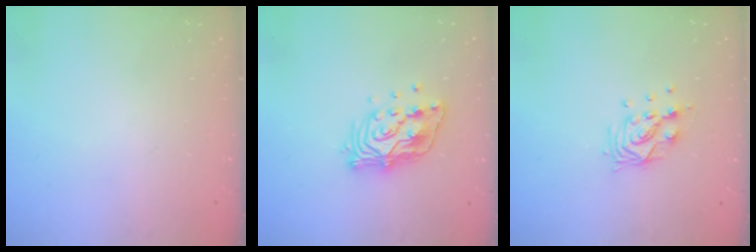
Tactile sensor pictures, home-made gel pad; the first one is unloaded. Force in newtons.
{"total": 13.7, "press": 13.7, "slide": 1.2}
{"total": 10.0, "press": 9.9, "slide": 1.2}